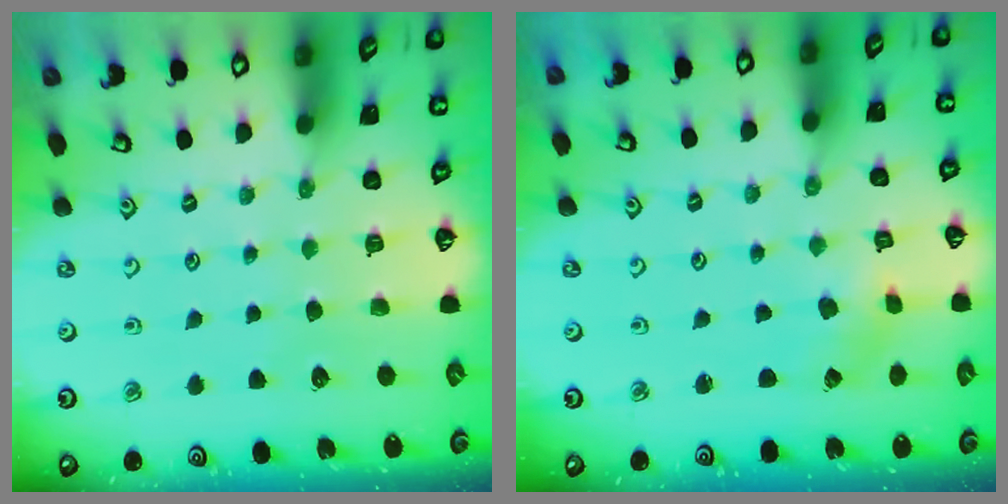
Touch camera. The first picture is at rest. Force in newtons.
{"total": 1.2, "press": 1.2, "slide": 0.2}